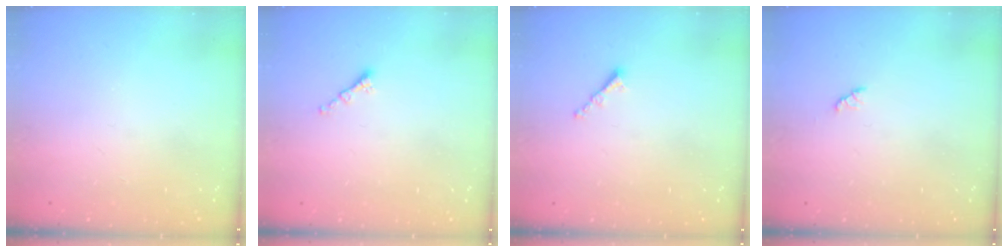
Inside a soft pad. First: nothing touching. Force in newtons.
{"total": 1.3, "press": 1.2, "slide": 0.6}
{"total": 1.0, "press": 0.9, "slide": 0.4}
{"total": 3.4, "press": 3.4, "slide": 0.4}